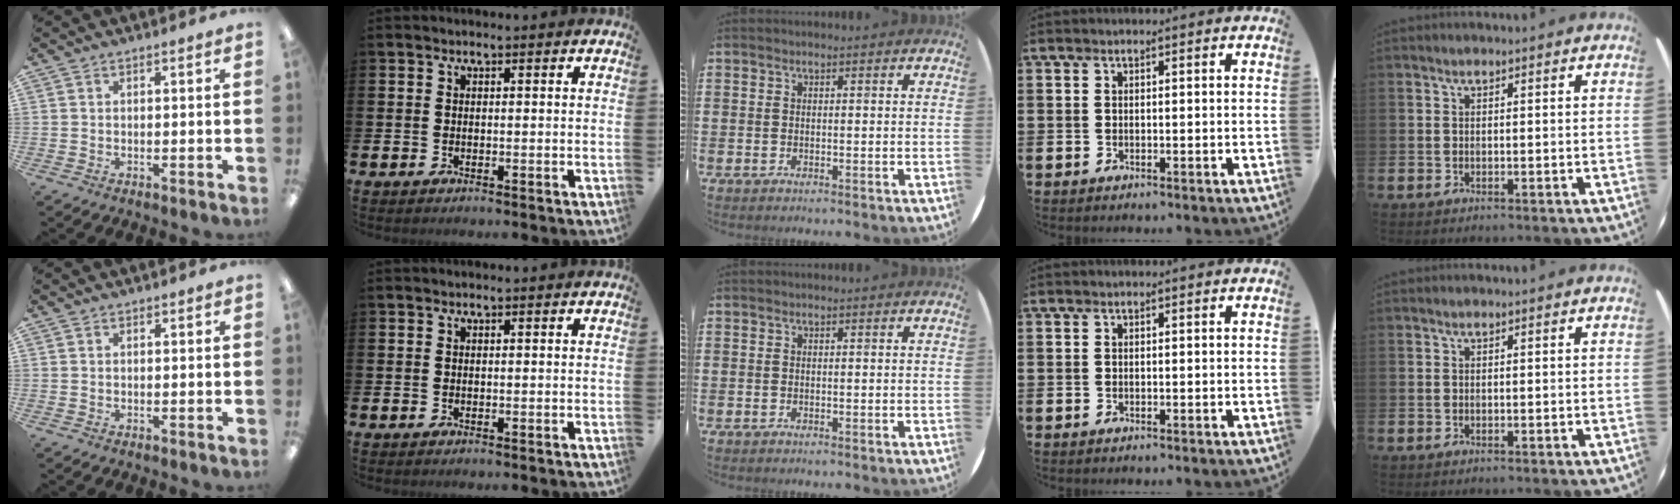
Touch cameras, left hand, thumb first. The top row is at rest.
{}